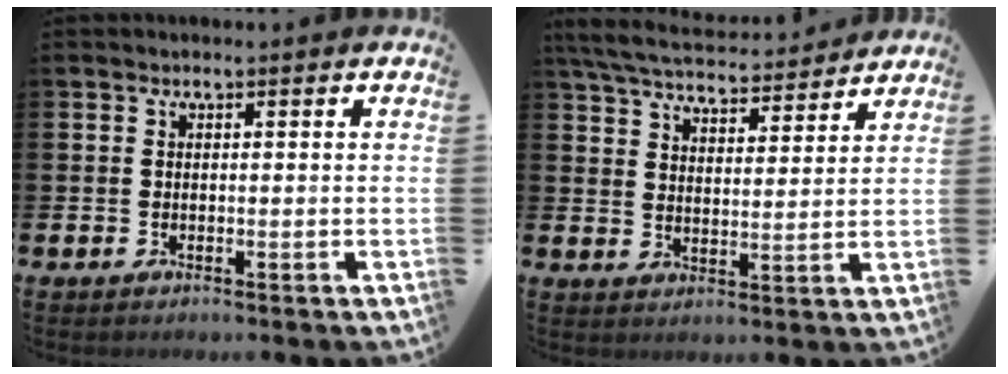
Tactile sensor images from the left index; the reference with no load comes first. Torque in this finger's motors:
{"motor_torque": [1.06, -1.07, 0.44, 0.13]}